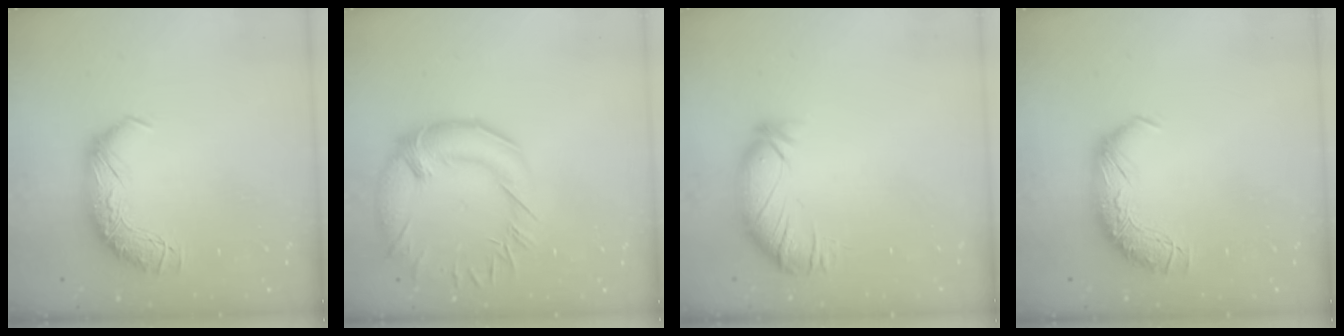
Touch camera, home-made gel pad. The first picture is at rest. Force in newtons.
{"total": 5.0, "press": 4.3, "slide": 2.4}
{"total": 2.9, "press": 2.4, "slide": 1.7}
{"total": 0.0}